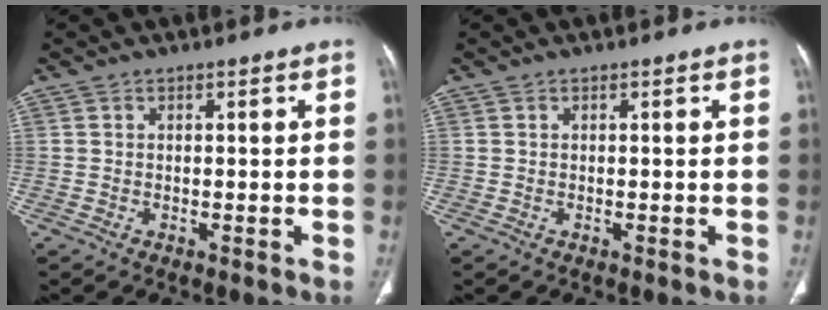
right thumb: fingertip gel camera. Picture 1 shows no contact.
{"total": 0.0}